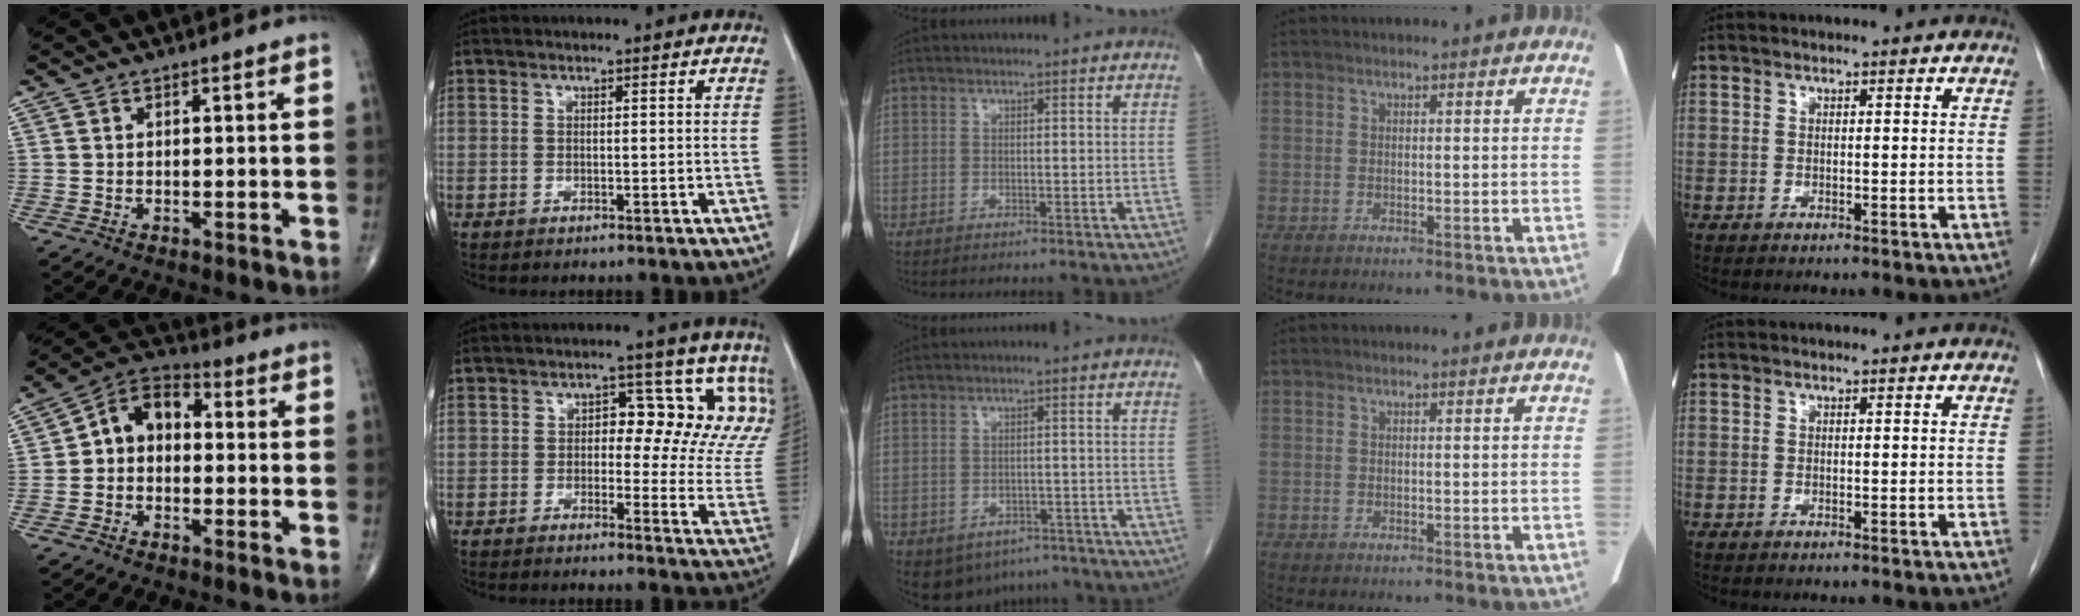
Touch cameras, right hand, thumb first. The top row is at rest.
{"thumb": {"total": 8.3, "force": [-0.3, 6.0, 5.7], "torque": [-0.069, 0.034, -0.027]}, "index": {"total": 11.5, "force": [4.8, 5.9, 8.6], "torque": [-0.082, 0.003, 0.039]}, "middle": {"total": 8.8, "force": [-5.3, 6.5, 2.8], "torque": [-0.059, 0.002, -0.061]}}